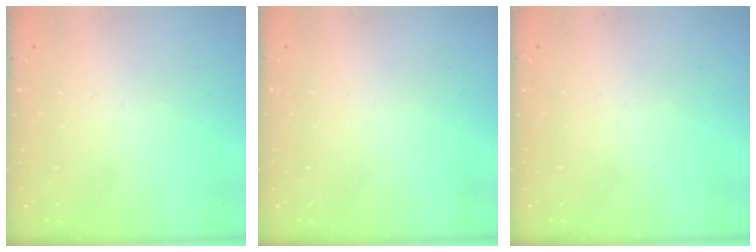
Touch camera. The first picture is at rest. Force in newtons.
{"total": 0.0}
{"total": 0.0}